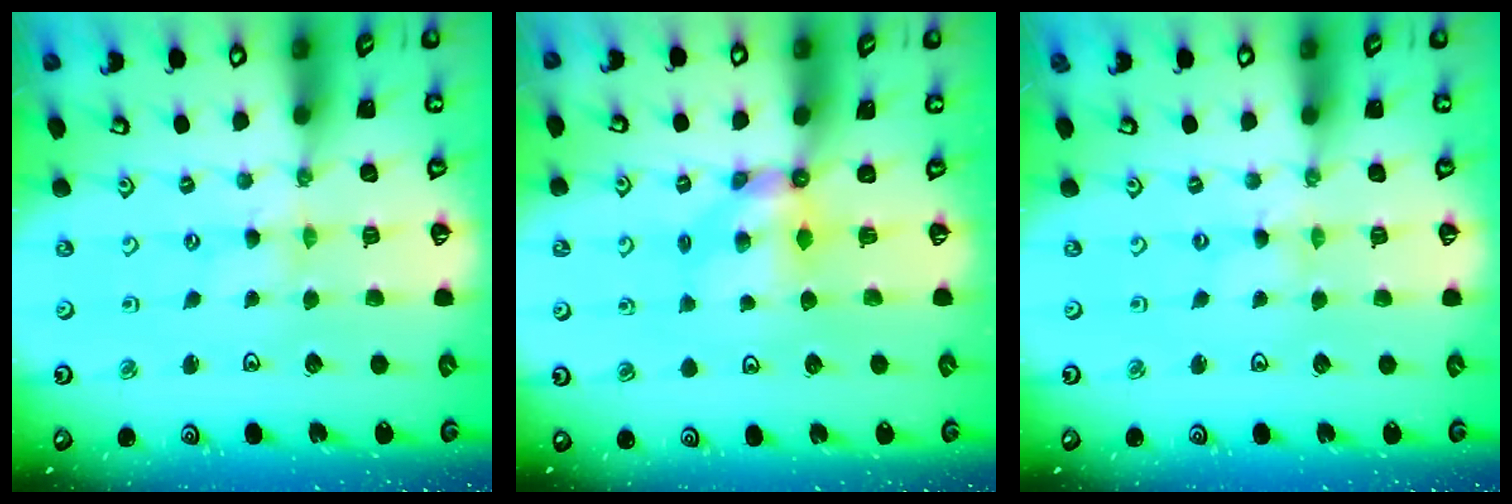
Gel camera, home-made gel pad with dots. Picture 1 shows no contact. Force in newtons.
{"total": 5.5, "press": 5.5, "slide": 0.3}
{"total": 0.0}